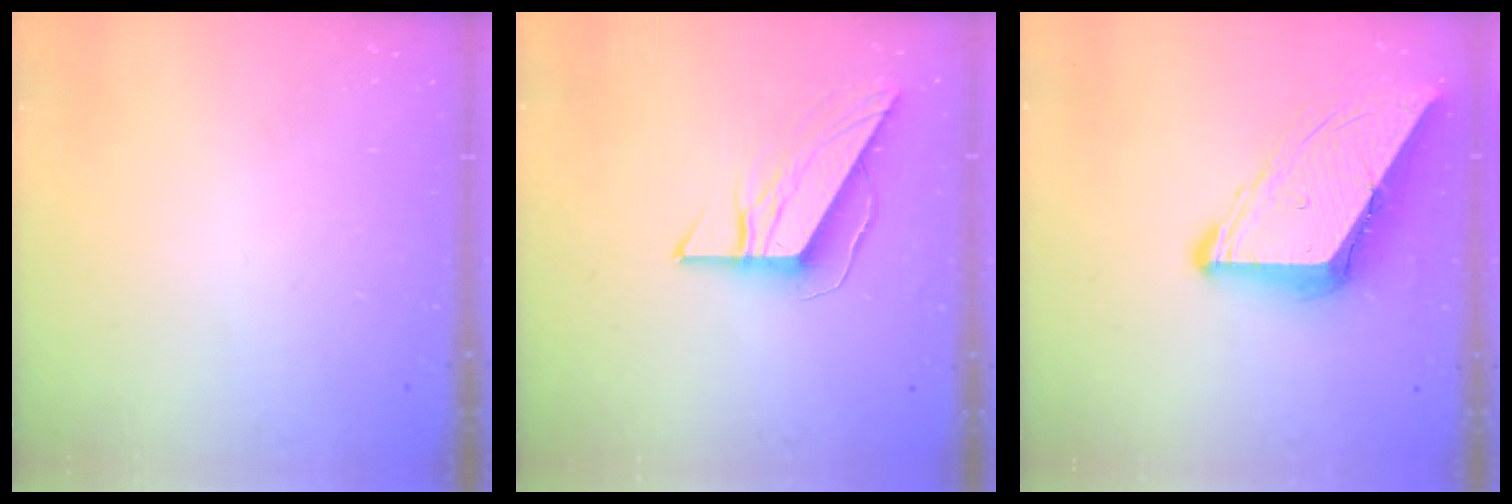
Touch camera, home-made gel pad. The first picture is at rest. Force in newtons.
{"total": 8.3, "press": 8.3, "slide": 0.7}
{"total": 10.6, "press": 10.5, "slide": 1.3}